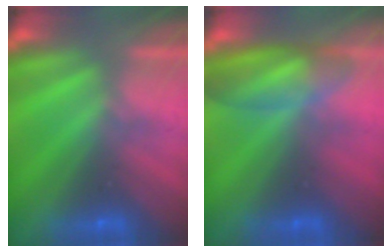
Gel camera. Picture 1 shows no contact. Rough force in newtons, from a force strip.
{"total": 4.8}